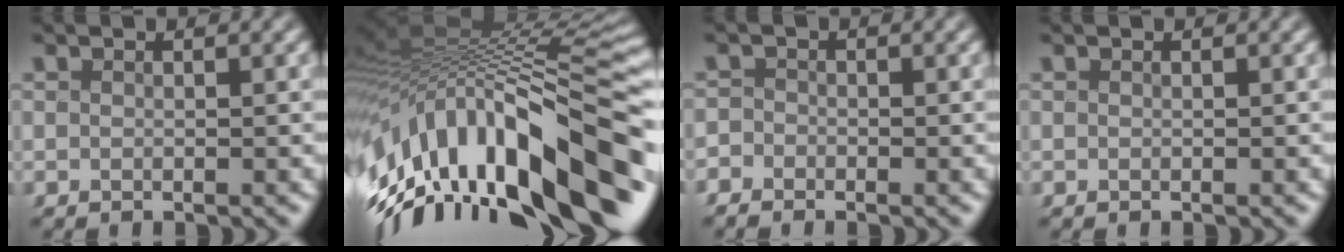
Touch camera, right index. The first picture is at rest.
{"total": 18.7, "force": [-7.6, 11.0, 13.1], "torque": [-0.235, 0.005, -0.107]}
{"total": 1.9, "force": [-1.6, 1.0, -0.5], "torque": [0.014, -0.001, -0.039]}
{"total": 0.0}